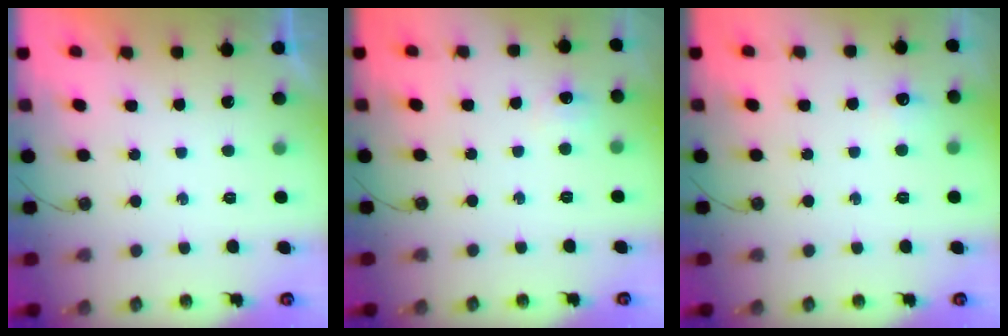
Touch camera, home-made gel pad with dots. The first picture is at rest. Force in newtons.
{"total": 6.5, "press": 6.4, "slide": 0.9}
{"total": 5.6, "press": 5.6, "slide": 0.8}